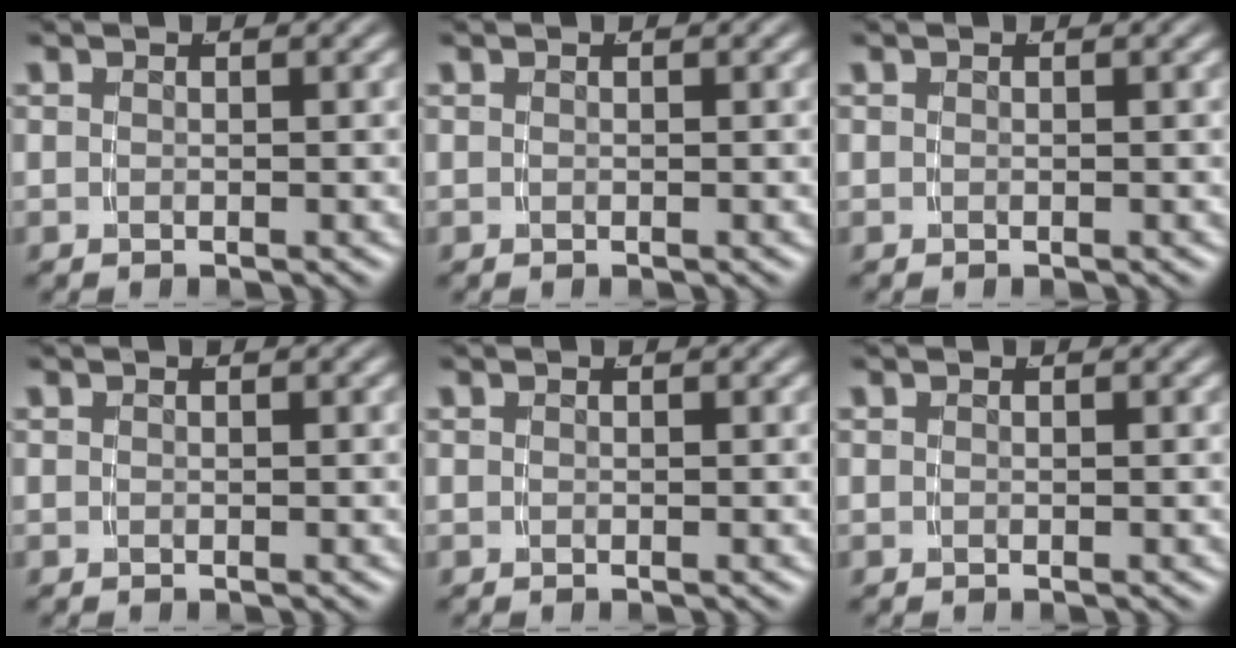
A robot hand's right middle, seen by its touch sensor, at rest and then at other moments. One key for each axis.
{"total": 0.0}
{"total": 0.0}
{"total": 0.0}
{"total": 0.0}
{"total": 0.0}